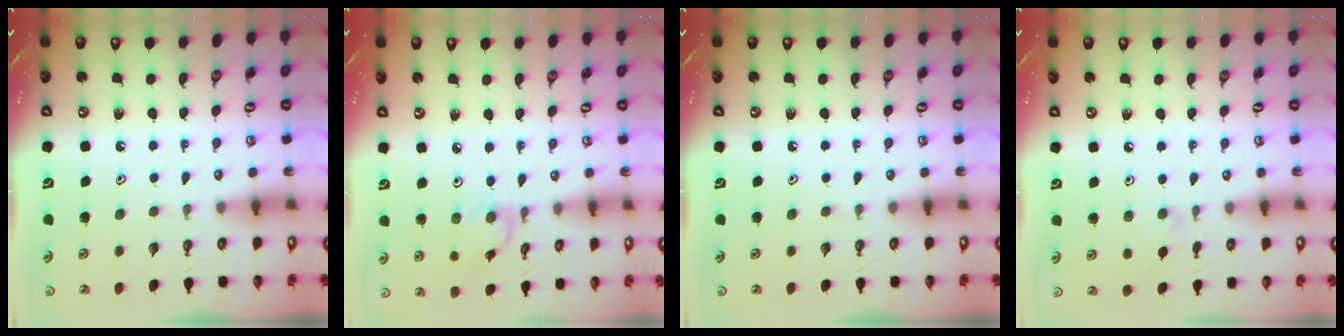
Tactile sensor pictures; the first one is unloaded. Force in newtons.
{"total": 2.9, "press": 2.9, "slide": 0.3}
{"total": 0.0}
{"total": 2.9, "press": 2.9, "slide": 0.5}